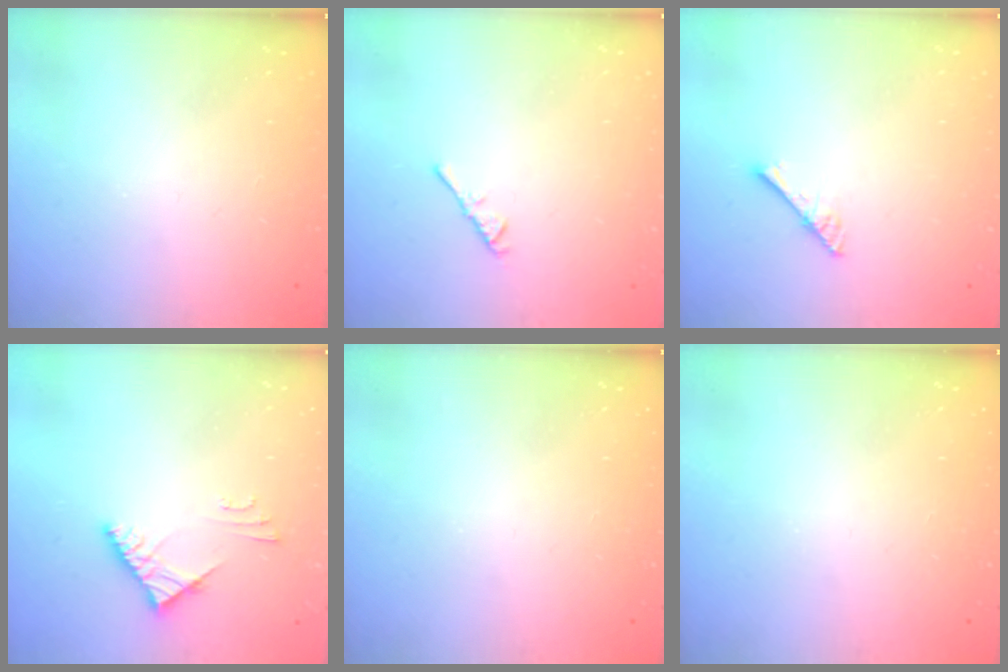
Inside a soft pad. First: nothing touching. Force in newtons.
{"total": 2.4, "press": 2.3, "slide": 0.6}
{"total": 2.9, "press": 2.9, "slide": 0.2}
{"total": 4.4, "press": 4.3, "slide": 0.8}
{"total": 0.0}
{"total": 0.0}